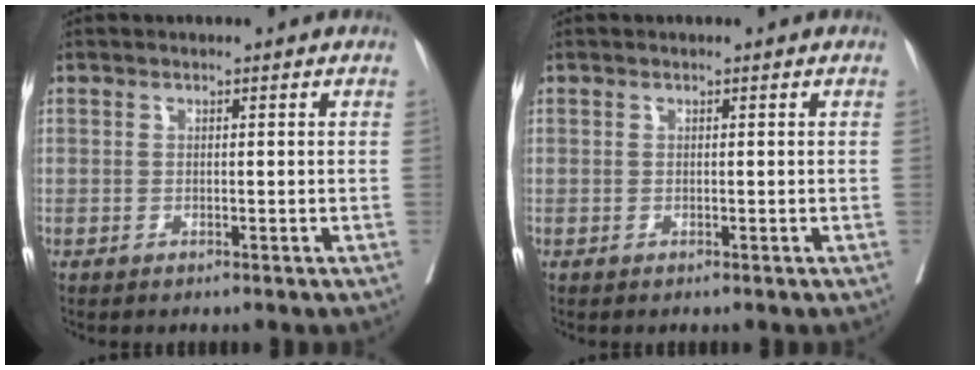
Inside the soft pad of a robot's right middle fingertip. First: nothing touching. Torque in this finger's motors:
{"motor_torque": [-0.03, 0.17, 0.00, 0.00]}